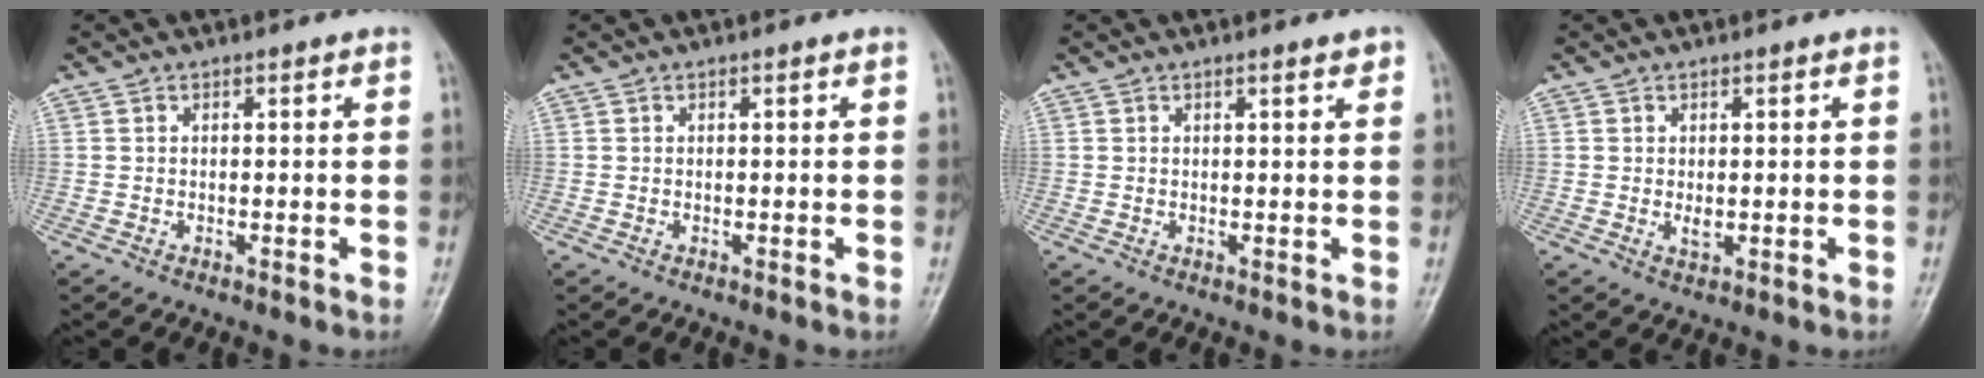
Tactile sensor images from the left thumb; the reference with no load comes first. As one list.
[{"total": 0.0}, {"total": 1.4, "force": [0.9, 0.2, 1.1], "torque": [-0.014, -0.004, 0.012]}, {"total": 1.8, "force": [0.0, 0.9, 1.5], "torque": [-0.024, -0.003, 0.004]}]